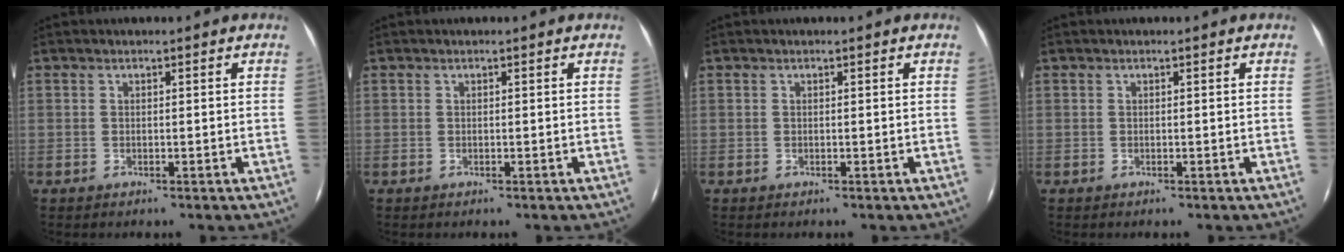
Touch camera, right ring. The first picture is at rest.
{"total": 0.0}
{"total": 0.0}
{"total": 0.0}